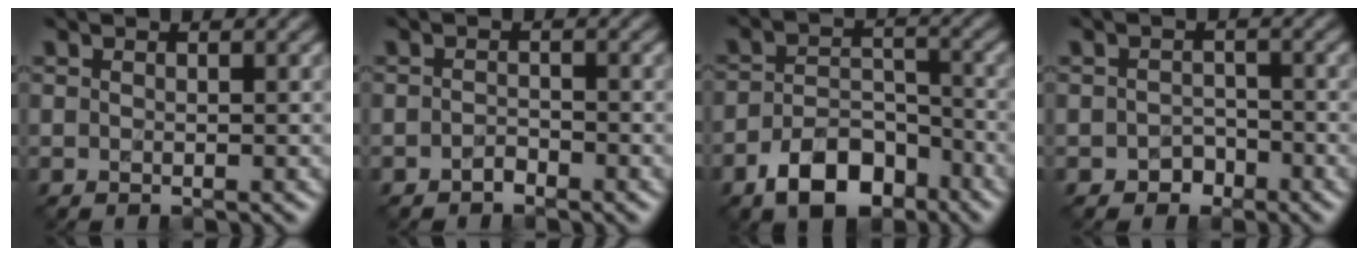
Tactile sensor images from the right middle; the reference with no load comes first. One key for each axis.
{"total": 0.9, "fx": -0.7, "fy": 0.4, "fz": 0.4, "tx": -0.007, "ty": 0.004, "tz": -0.014}
{"total": 5.8, "fx": -3.8, "fy": 3.1, "fz": 3.2, "tx": -0.052, "ty": 0.002, "tz": -0.068}
{"total": 1.6, "fx": -1.0, "fy": 1.2, "fz": 0.3, "tx": -0.001, "ty": 0.006, "tz": -0.019}